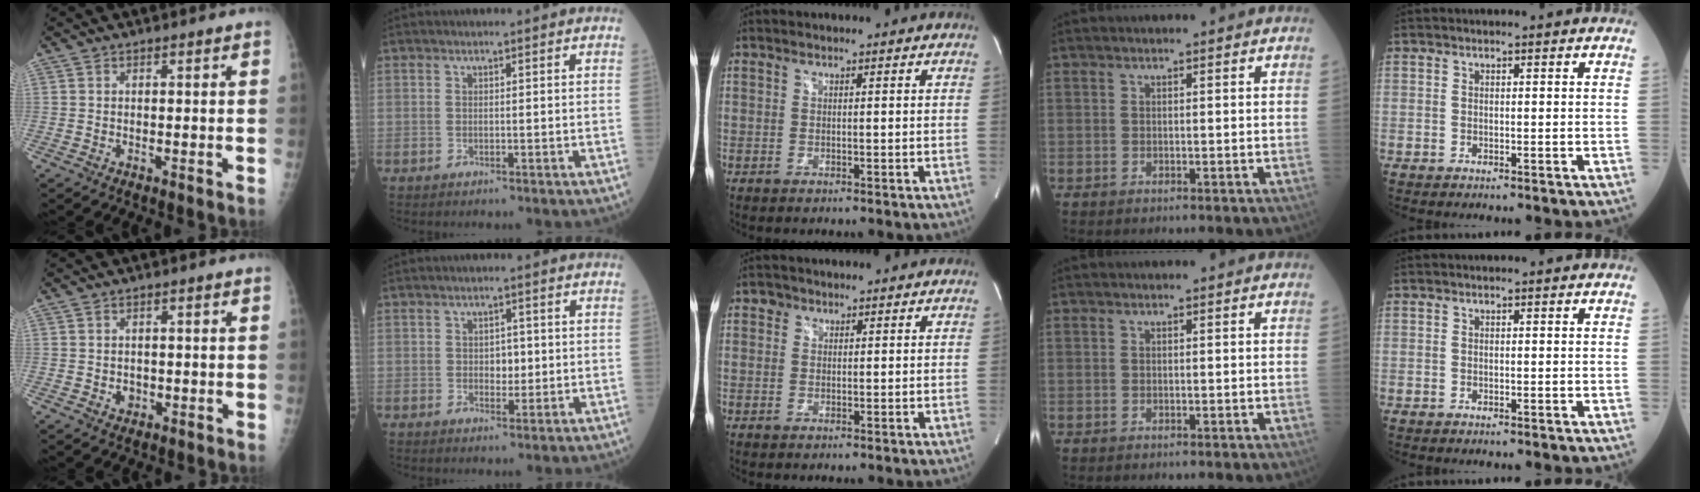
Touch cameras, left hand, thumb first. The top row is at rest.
{"thumb": {"total": 1.9, "force": [-0.6, 1.6, 0.6], "torque": [0.002, 0.003, -0.006]}, "index": {"total": 2.5, "force": [0.0, 1.7, 1.8], "torque": [-0.024, 0.002, 0.002]}, "middle": {"total": 1.3, "force": [0.6, 1.1, 0.1], "torque": [0.006, 0.004, 0.006]}}